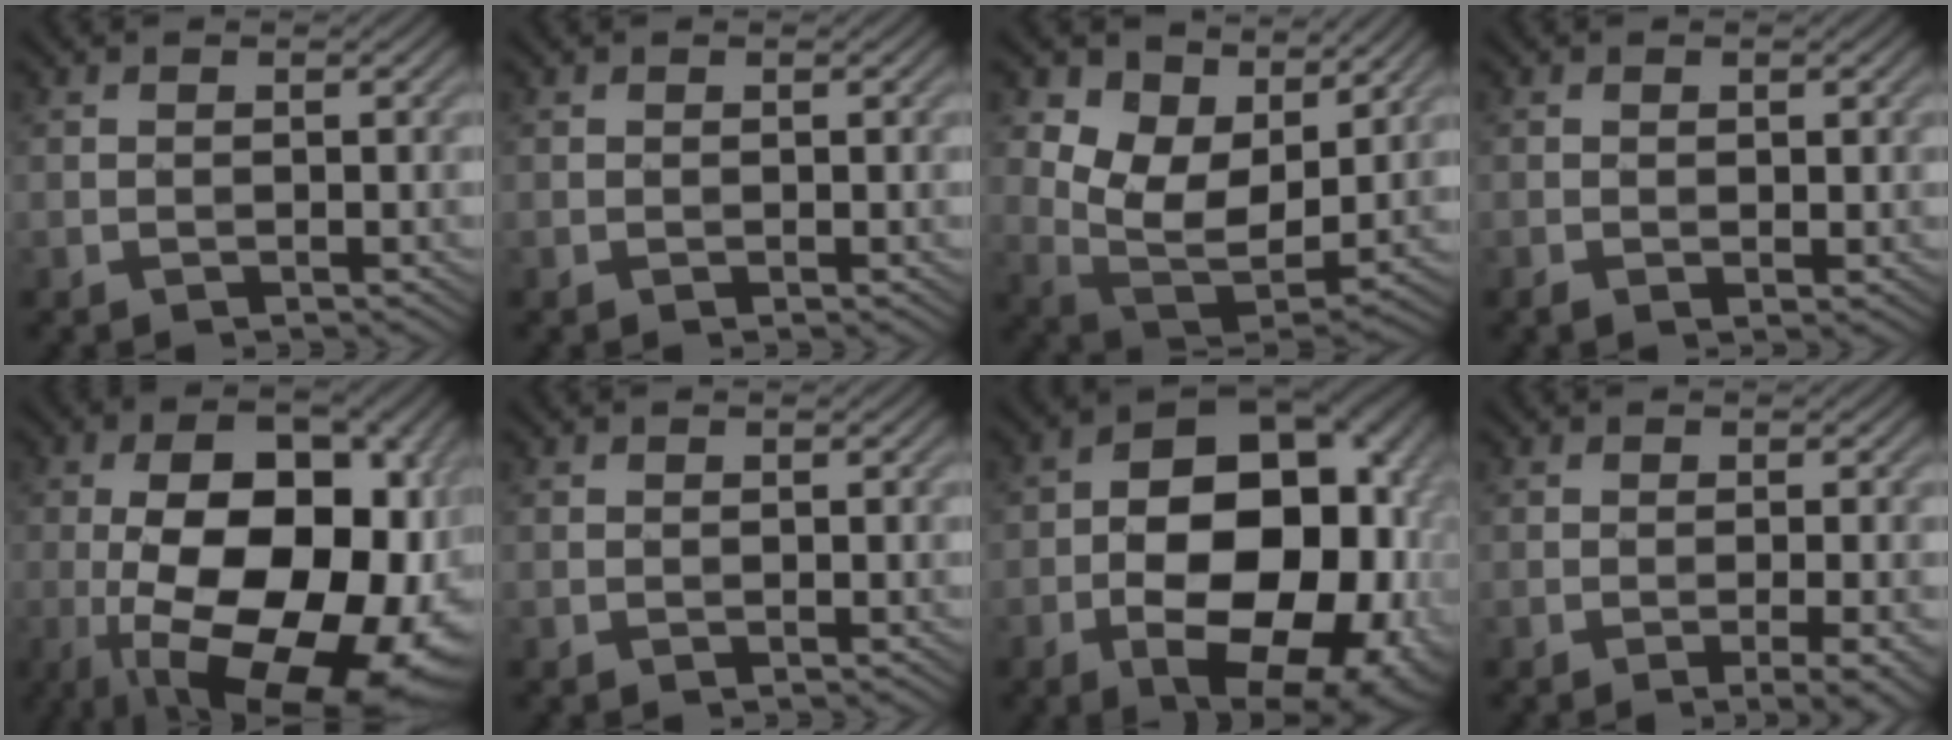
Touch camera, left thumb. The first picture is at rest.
{"total": 0.0}
{"total": 10.1, "force": [5.5, 6.0, 6.0], "torque": [-0.142, -0.006, 0.103]}
{"total": 1.0, "force": [0.1, 0.5, 0.9], "torque": [-0.020, -0.001, 0.004]}
{"total": 21.8, "force": [-4.7, 11.3, 18.0], "torque": [-0.246, 0.017, -0.062]}
{"total": 0.0}
{"total": 19.9, "force": [-4.5, 11.9, 15.4], "torque": [-0.205, -0.003, -0.058]}
{"total": 3.1, "force": [-1.3, 0.3, 2.8], "torque": [-0.046, 0.008, -0.022]}